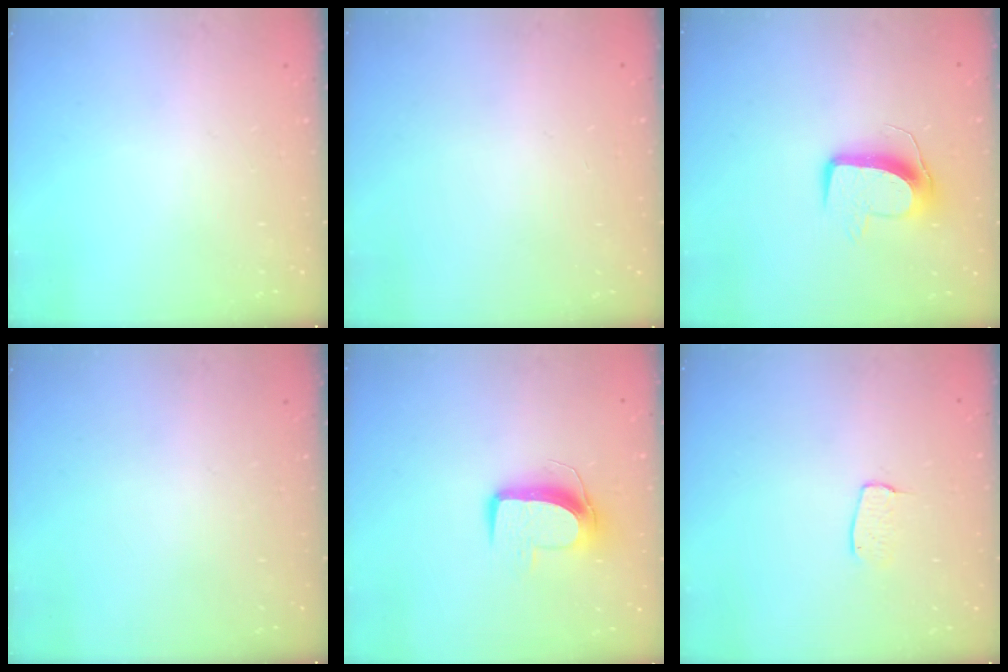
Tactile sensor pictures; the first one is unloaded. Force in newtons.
{"total": 0.0}
{"total": 10.4, "press": 10.3, "slide": 0.8}
{"total": 0.0}
{"total": 10.1, "press": 10.1, "slide": 0.5}
{"total": 4.7, "press": 4.7, "slide": 0.3}